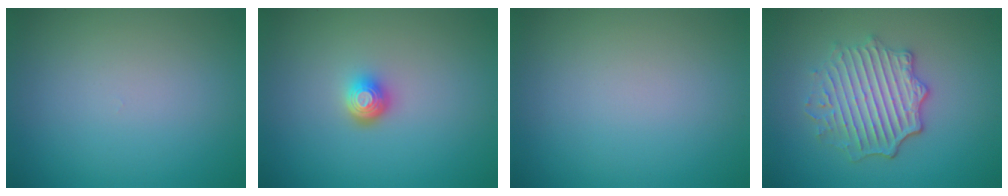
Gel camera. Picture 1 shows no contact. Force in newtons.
{"total": 1.9, "press": 1.4, "slide": 1.3}
{"total": 0.0}
{"total": 5.0, "press": 4.1, "slide": 2.9}